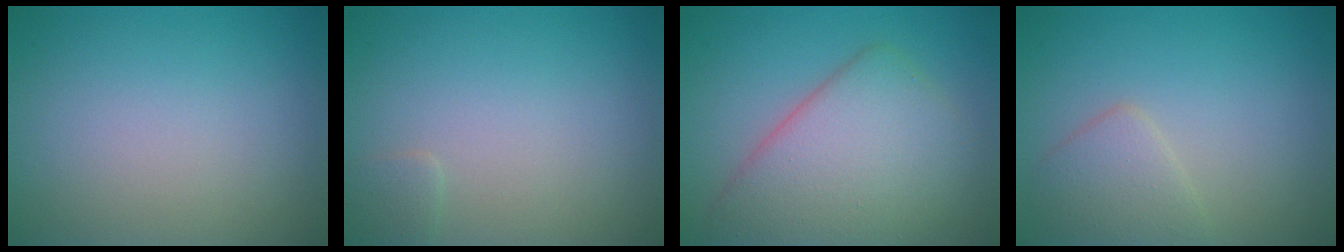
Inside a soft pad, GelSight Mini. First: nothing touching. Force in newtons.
{"total": 0.8, "press": 0.8, "slide": 0.1}
{"total": 7.4, "press": 7.4, "slide": 0.3}
{"total": 2.5, "press": 2.5, "slide": 0.2}